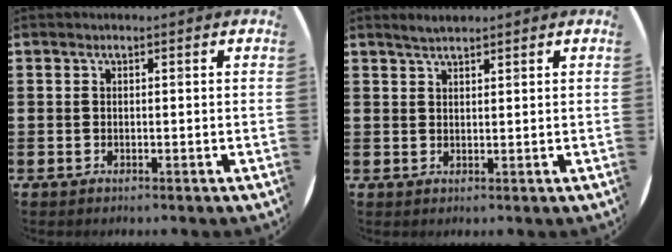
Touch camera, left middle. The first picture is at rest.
{"total": 1.7, "force": [1.6, 0.2, 0.6], "torque": [-0.013, 0.003, 0.029]}